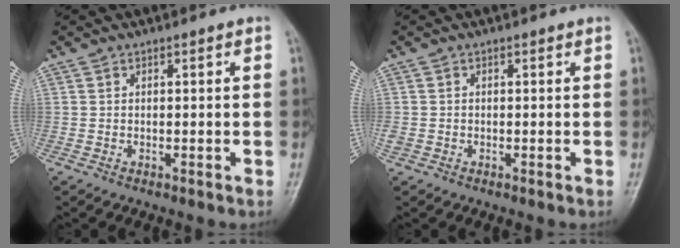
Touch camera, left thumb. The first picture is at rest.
{"total": 1.2, "force": [-0.3, 1.0, 0.6], "torque": [-0.016, 0.000, -0.007]}